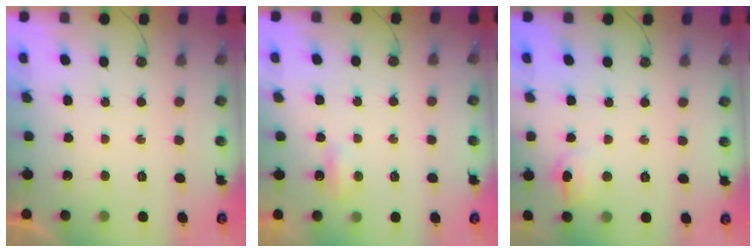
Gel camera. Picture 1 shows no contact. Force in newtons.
{"total": 2.9, "press": 2.8, "slide": 0.6}
{"total": 4.8, "press": 4.4, "slide": 1.9}